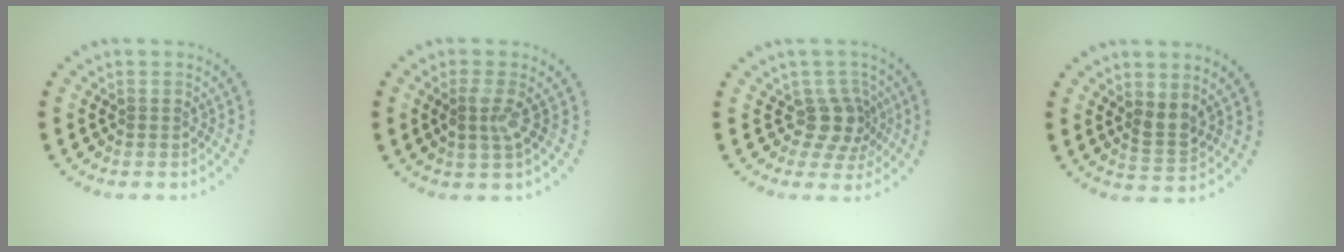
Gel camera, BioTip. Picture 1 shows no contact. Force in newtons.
{"total": 2.0, "press": 1.7, "slide": 0.9}
{"total": 2.9, "press": 2.1, "slide": 1.9}
{"total": 1.9, "press": 1.6, "slide": 1.0}